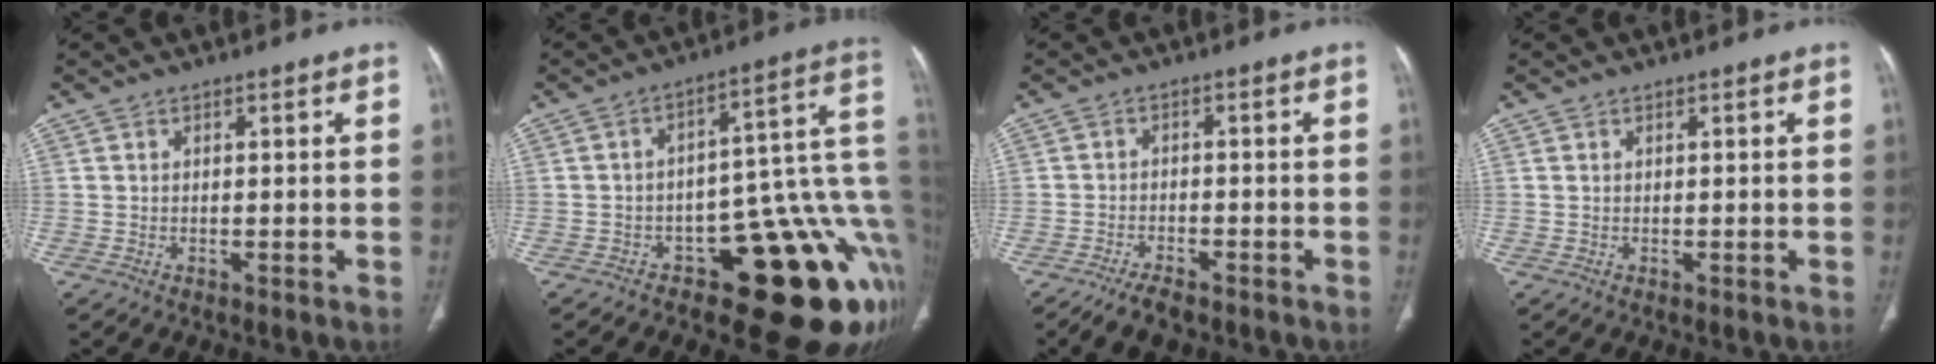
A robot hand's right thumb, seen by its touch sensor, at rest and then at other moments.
{"total": 19.9, "force": [-6.5, 8.4, 16.8], "torque": [-0.103, 0.069, -0.078]}
{"total": 5.2, "force": [-4.2, 1.8, 2.5], "torque": [-0.048, 0.011, -0.072]}
{"total": 0.0}